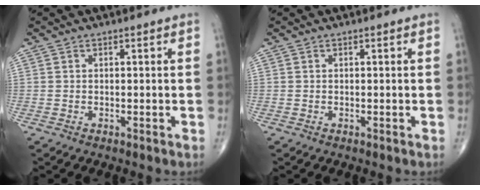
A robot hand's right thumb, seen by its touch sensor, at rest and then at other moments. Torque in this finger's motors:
{"motor_torque": [0.03, 0.02, -0.04, -0.04, 0.00]}